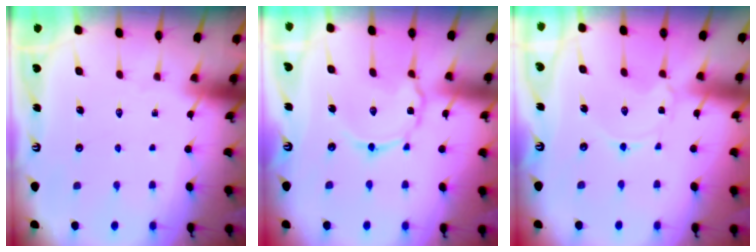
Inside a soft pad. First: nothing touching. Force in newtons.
{"total": 5.7, "press": 5.7, "slide": 0.5}
{"total": 1.8, "press": 1.8, "slide": 0.3}